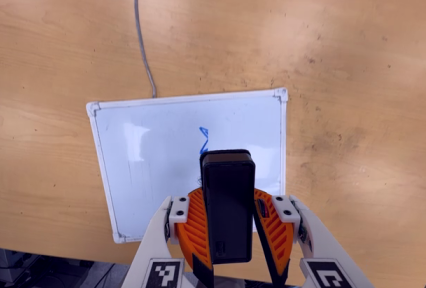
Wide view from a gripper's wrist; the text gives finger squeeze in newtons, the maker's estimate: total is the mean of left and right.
{"total": 8.4, "left": 8.8, "right": 8.1}